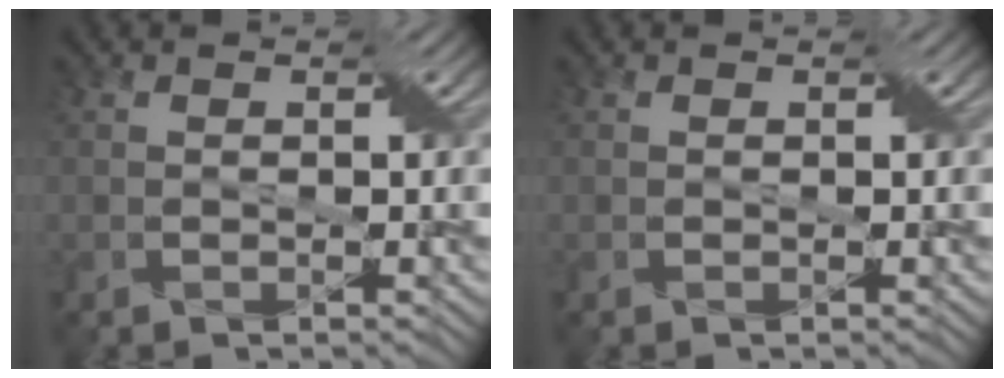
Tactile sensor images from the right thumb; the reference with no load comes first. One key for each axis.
{"total": 0.0}